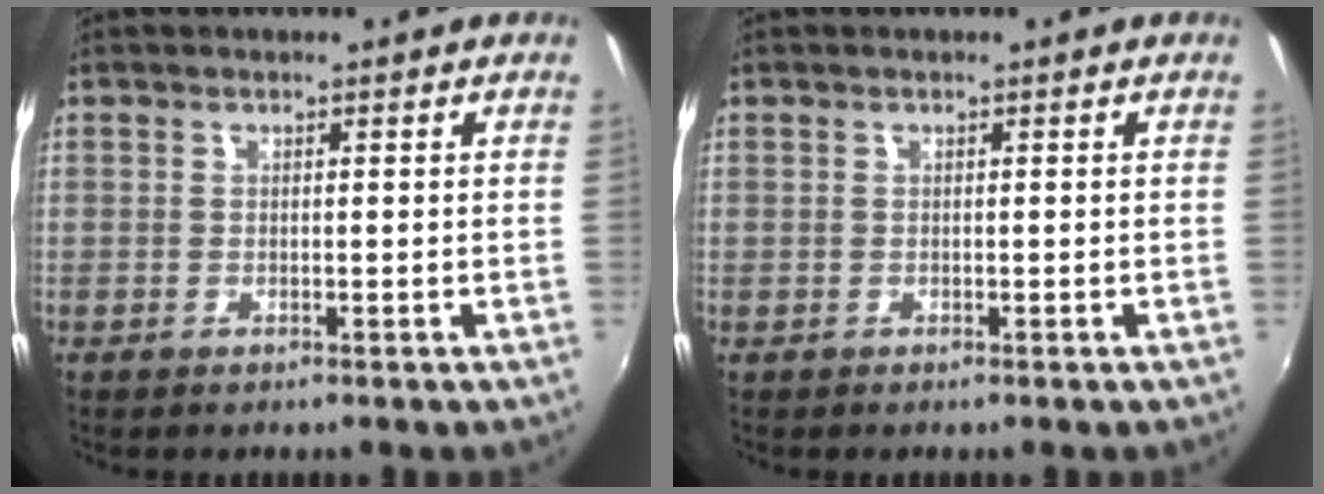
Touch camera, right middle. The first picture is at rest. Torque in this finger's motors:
{"motor_torque": [-0.02, 0.06, 0.00, 0.01]}